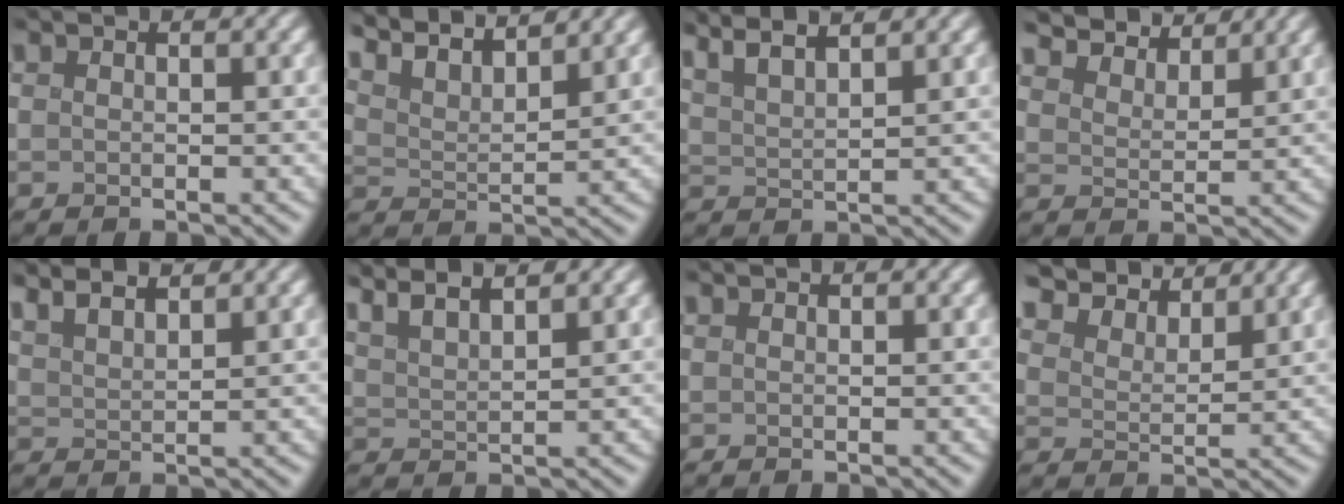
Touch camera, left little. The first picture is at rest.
{"total": 9.4, "force": [7.5, 2.7, 4.9], "torque": [-0.111, 0.024, 0.102]}
{"total": 5.0, "force": [3.7, 1.1, 3.1], "torque": [-0.069, 0.020, 0.051]}
{"total": 6.3, "force": [6.0, 1.1, 1.6], "torque": [-0.040, 0.004, 0.083]}
{"total": 4.4, "force": [3.4, 1.2, 2.5], "torque": [-0.046, 0.017, 0.046]}
{"total": 5.6, "force": [4.2, 1.4, 3.4], "torque": [-0.083, 0.027, 0.056]}
{"total": 0.0}
{"total": 7.1, "force": [6.6, 1.5, 2.2], "torque": [-0.061, 0.011, 0.089]}